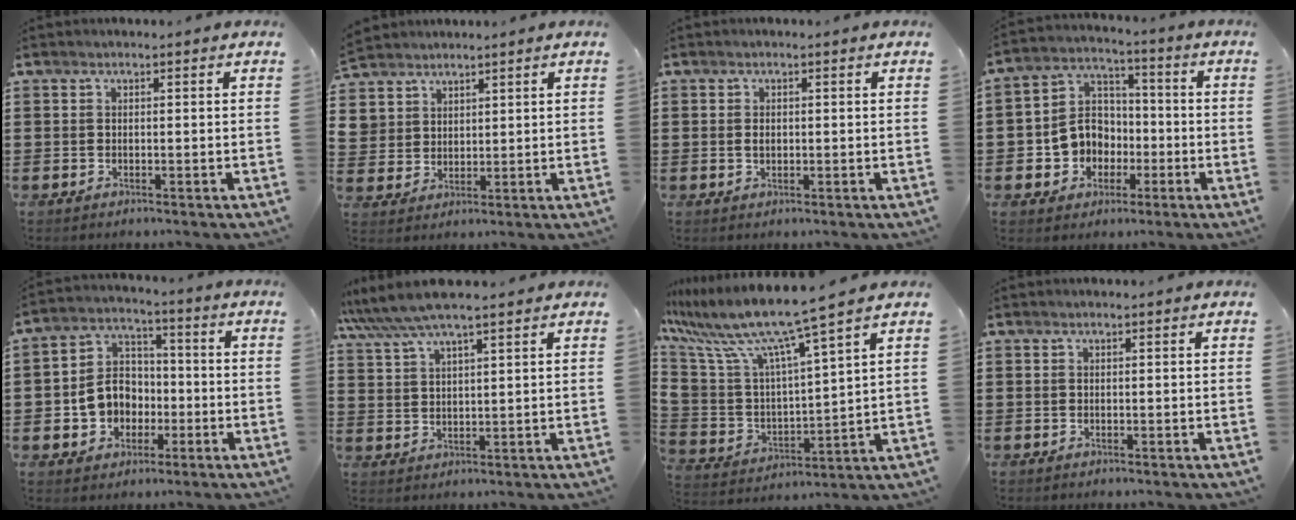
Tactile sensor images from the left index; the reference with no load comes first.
{"total": 4.1, "force": [3.0, 2.8, -0.3], "torque": [-0.015, 0.000, 0.056]}
{"total": 1.3, "force": [0.0, 0.8, 1.1], "torque": [-0.024, 0.004, -0.001]}
{"total": 7.4, "force": [-1.9, 6.8, 2.2], "torque": [-0.081, 0.006, -0.040]}
{"total": 7.6, "force": [-2.0, 6.7, 3.1], "torque": [-0.086, 0.023, -0.038]}
{"total": 6.6, "force": [5.7, 0.9, 3.1], "torque": [-0.076, -0.016, 0.103]}
{"total": 9.2, "force": [7.5, 0.1, 5.4], "torque": [-0.140, -0.054, 0.119]}
{"total": 0.0}